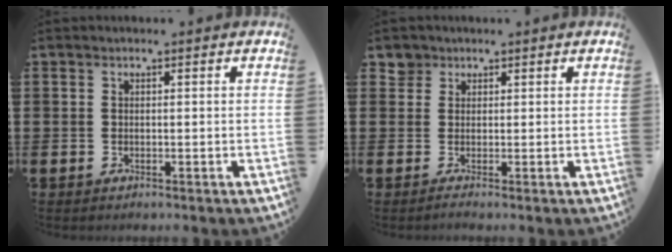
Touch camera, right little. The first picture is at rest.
{"total": 1.9, "force": [1.1, 1.4, 0.2], "torque": [0.006, 0.002, 0.018]}